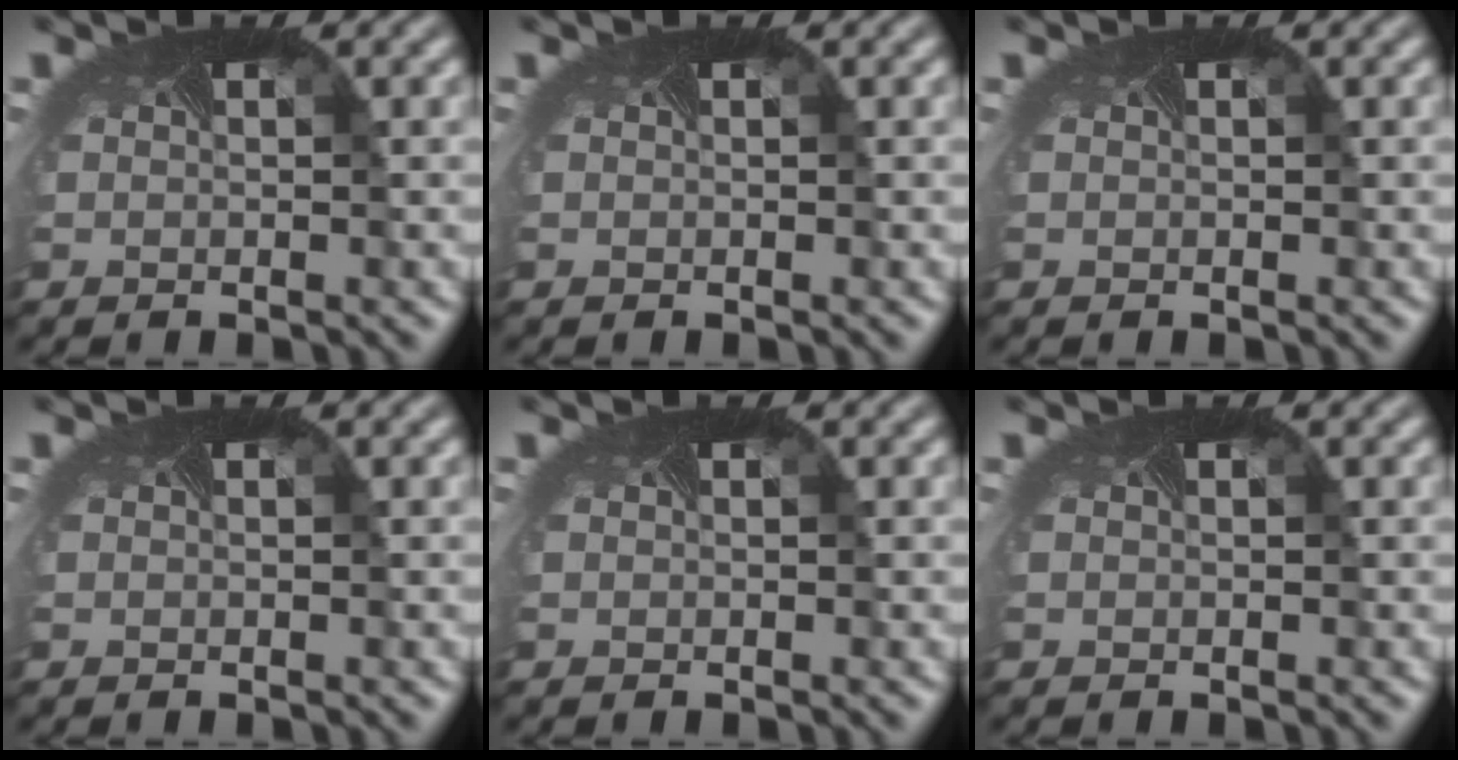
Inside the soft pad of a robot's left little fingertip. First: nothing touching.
{"total": 0.0}
{"total": 0.0}
{"total": 0.0}
{"total": 0.0}
{"total": 0.0}